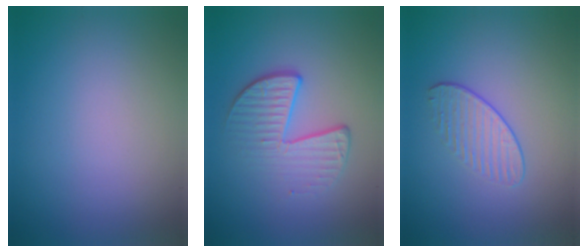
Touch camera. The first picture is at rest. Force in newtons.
{"total": 4.0, "press": 2.8, "slide": 2.9}
{"total": 1.8, "press": 1.3, "slide": 1.1}